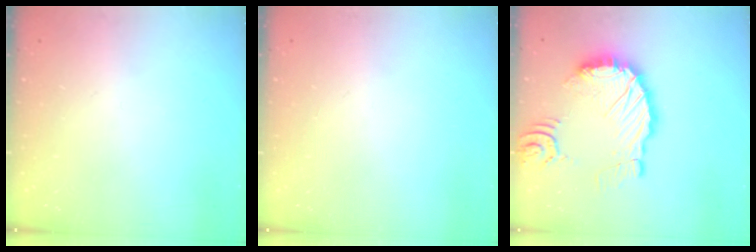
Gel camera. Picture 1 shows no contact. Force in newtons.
{"total": 0.0}
{"total": 15.1, "press": 15.0, "slide": 1.8}